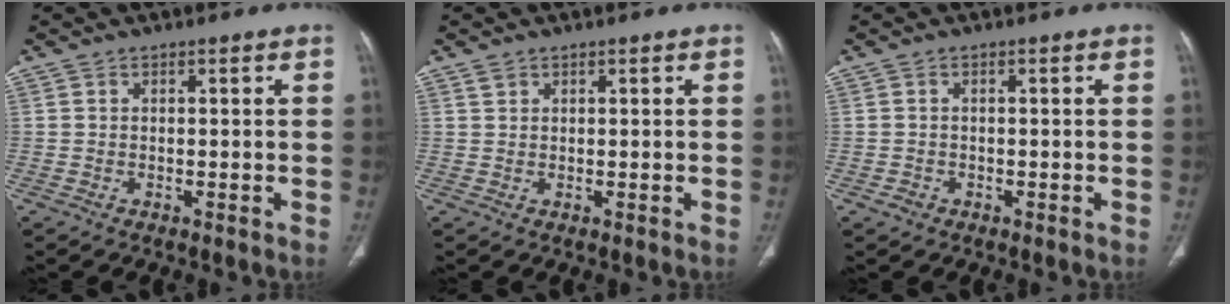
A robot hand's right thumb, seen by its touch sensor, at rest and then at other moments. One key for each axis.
{"total": 1.0, "fx": 0.7, "fy": 0.6, "fz": 0.3, "tx": -0.003, "ty": 0.002, "tz": 0.014}
{"total": 1.3, "fx": -0.6, "fy": 1.1, "fz": 0.3, "tx": -0.006, "ty": 0.006, "tz": -0.011}